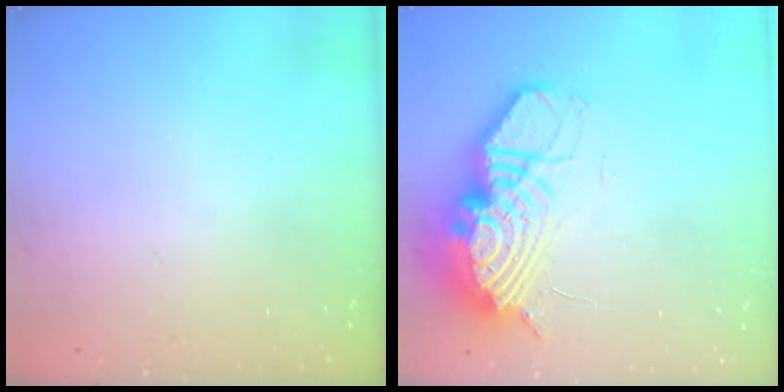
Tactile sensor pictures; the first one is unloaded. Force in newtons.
{"total": 19.5, "press": 19.4, "slide": 2.1}